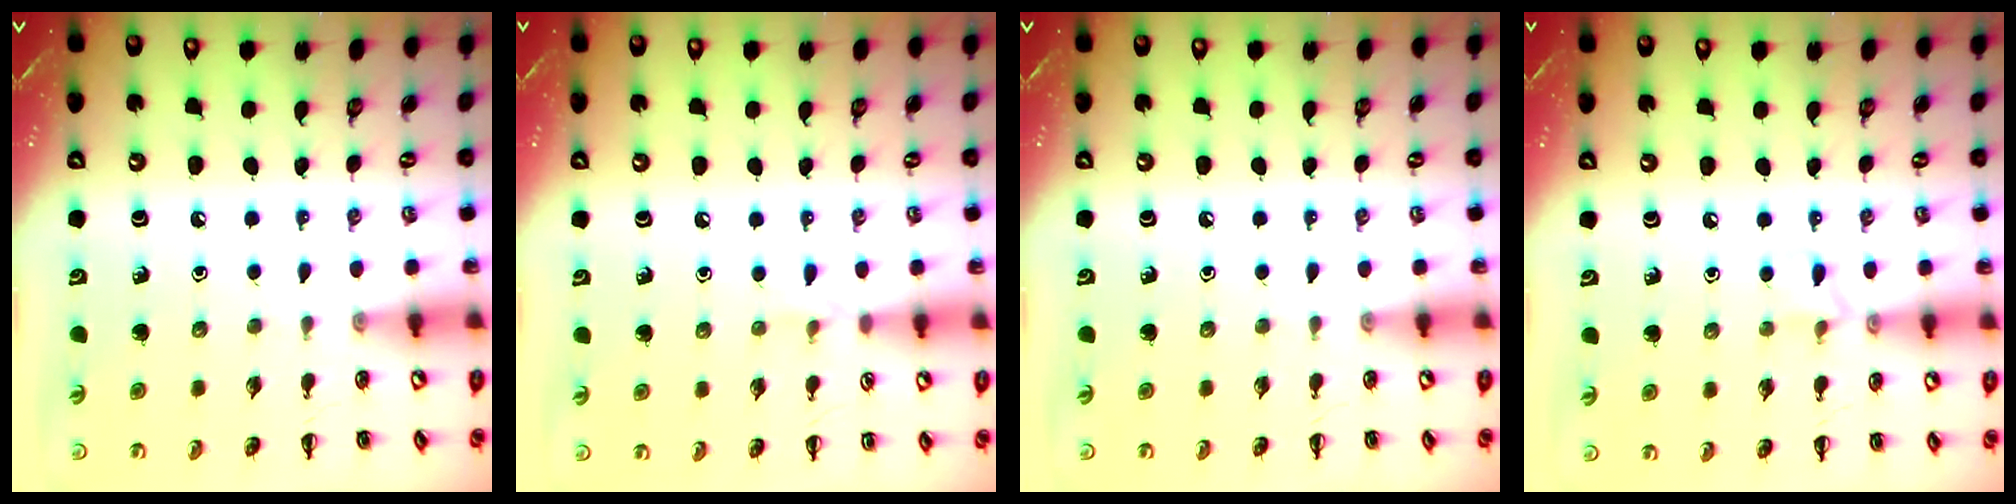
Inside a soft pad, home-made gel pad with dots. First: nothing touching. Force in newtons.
{"total": 4.1, "press": 3.8, "slide": 1.6}
{"total": 0.0}
{"total": 5.8, "press": 5.6, "slide": 1.7}